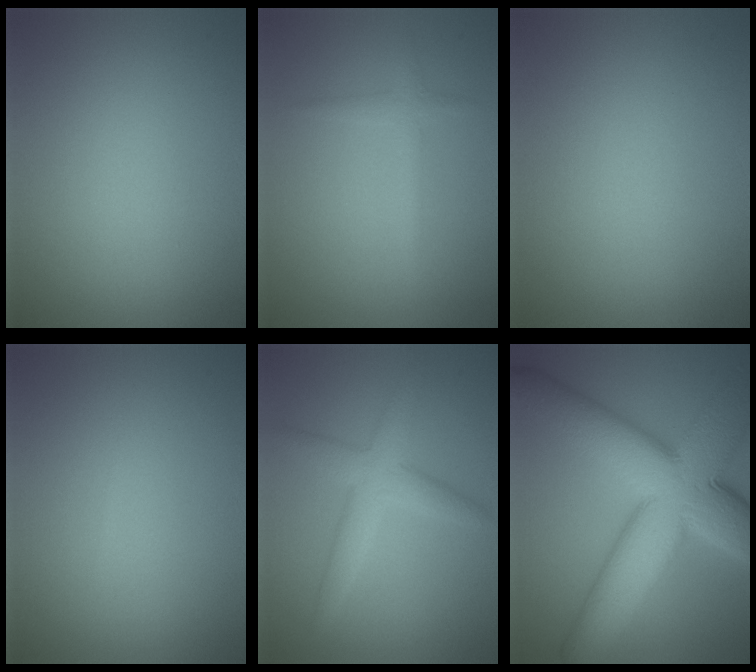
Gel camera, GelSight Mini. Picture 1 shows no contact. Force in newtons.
{"total": 1.5, "press": 1.4, "slide": 0.2}
{"total": 0.0}
{"total": 0.0}
{"total": 3.5, "press": 3.5, "slide": 0.1}
{"total": 14.5, "press": 14.5, "slide": 0.2}